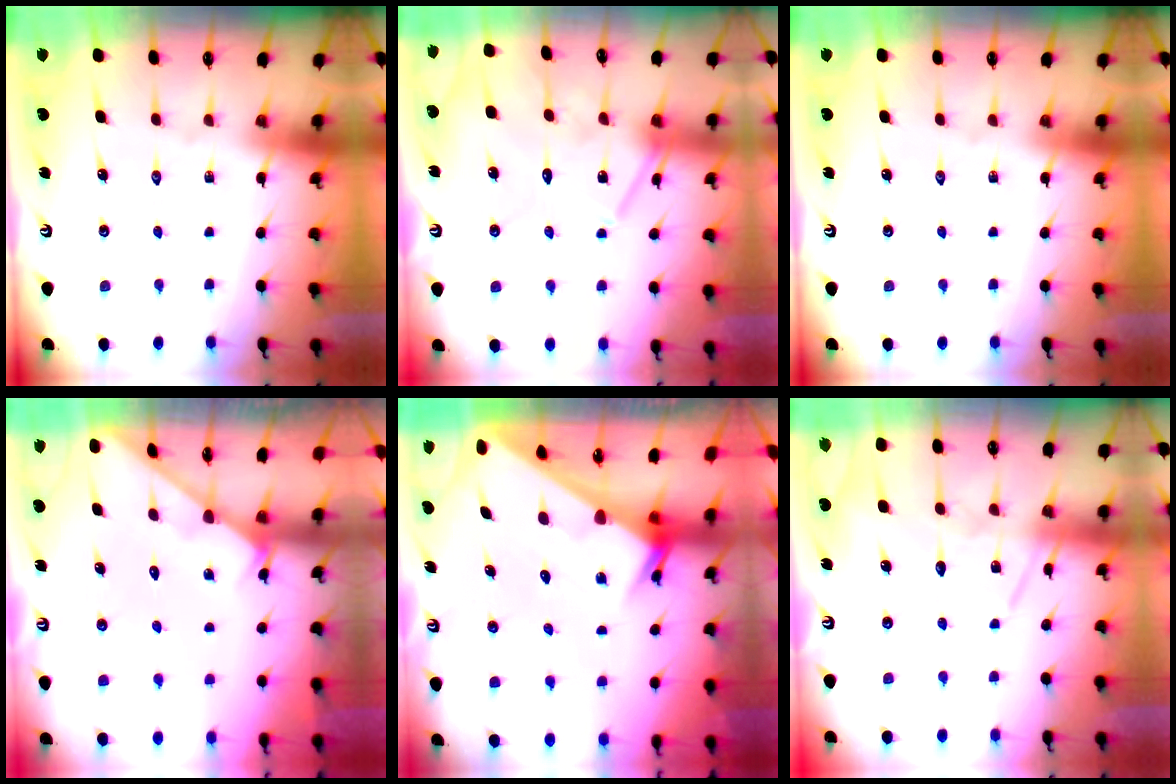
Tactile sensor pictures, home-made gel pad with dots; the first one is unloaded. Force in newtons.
{"total": 10.8, "press": 10.8, "slide": 0.4}
{"total": 0.0}
{"total": 2.0, "press": 2.0, "slide": 0.2}
{"total": 2.1, "press": 2.1, "slide": 0.1}
{"total": 9.6, "press": 9.5, "slide": 0.8}